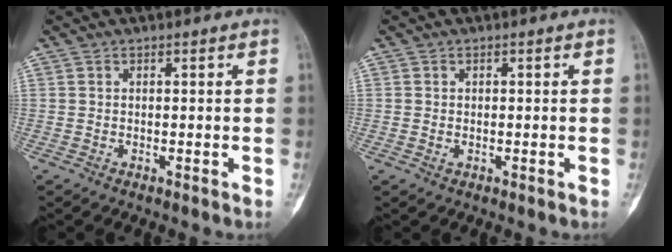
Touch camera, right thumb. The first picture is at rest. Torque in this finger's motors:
{"motor_torque": [-0.70, 0.36, 0.01, 0.12, -0.01]}